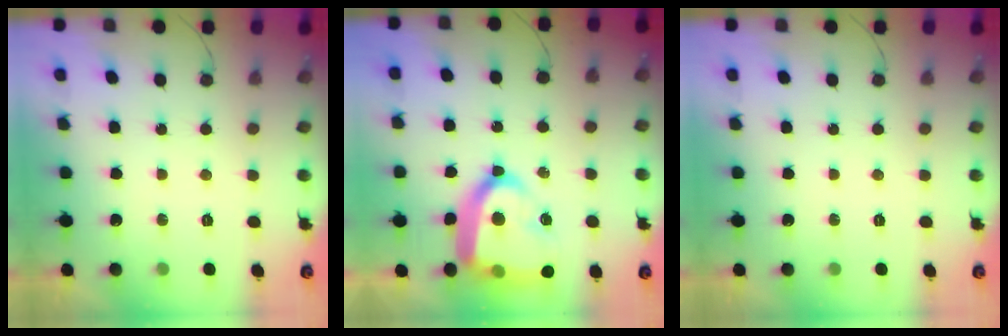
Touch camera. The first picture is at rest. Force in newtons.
{"total": 21.8, "press": 21.7, "slide": 2.0}
{"total": 0.0}